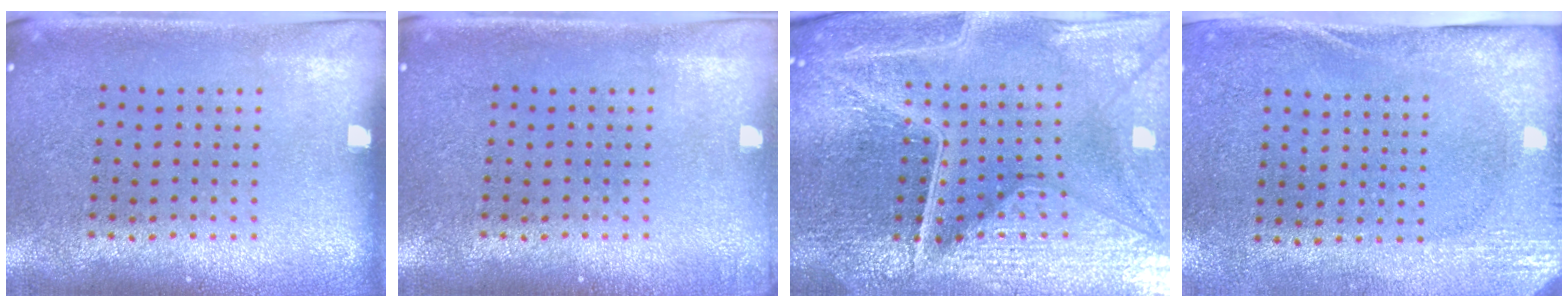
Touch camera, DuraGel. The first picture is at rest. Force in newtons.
{"total": 0.7, "press": 0.7, "slide": 0.2}
{"total": 6.9, "press": 6.1, "slide": 3.3}
{"total": 2.7, "press": 2.2, "slide": 1.7}